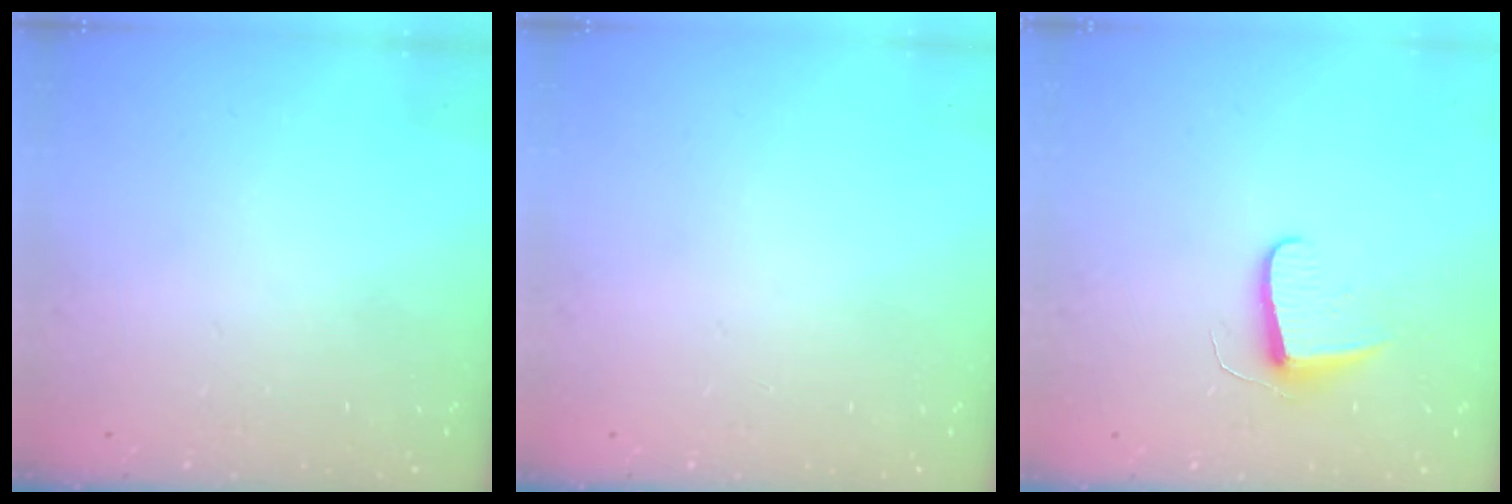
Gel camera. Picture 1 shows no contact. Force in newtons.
{"total": 0.0}
{"total": 7.1, "press": 7.1, "slide": 0.7}